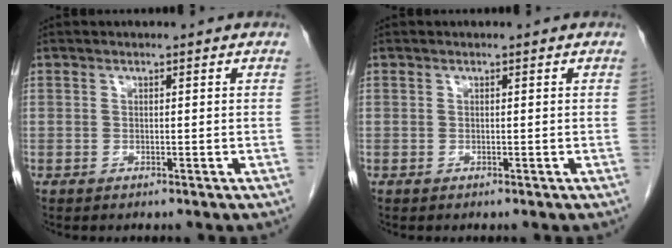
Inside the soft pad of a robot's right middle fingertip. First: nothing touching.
{"total": 0.0}